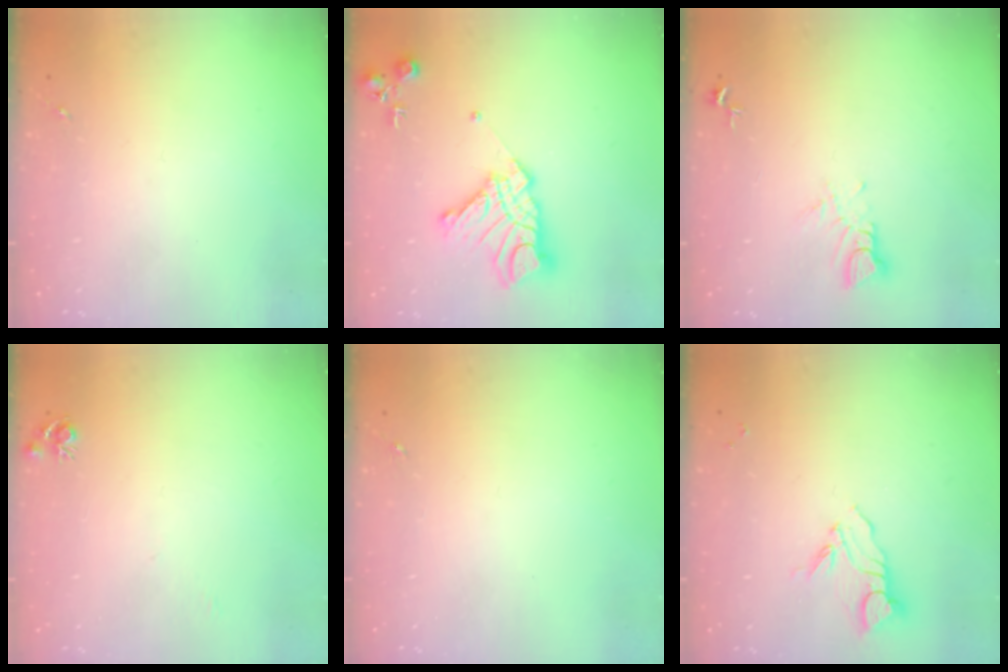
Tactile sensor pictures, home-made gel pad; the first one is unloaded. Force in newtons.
{"total": 16.4, "press": 16.3, "slide": 1.4}
{"total": 3.5, "press": 3.5, "slide": 0.2}
{"total": 5.1, "press": 5.0, "slide": 0.7}
{"total": 0.0}
{"total": 6.9, "press": 6.9, "slide": 0.7}